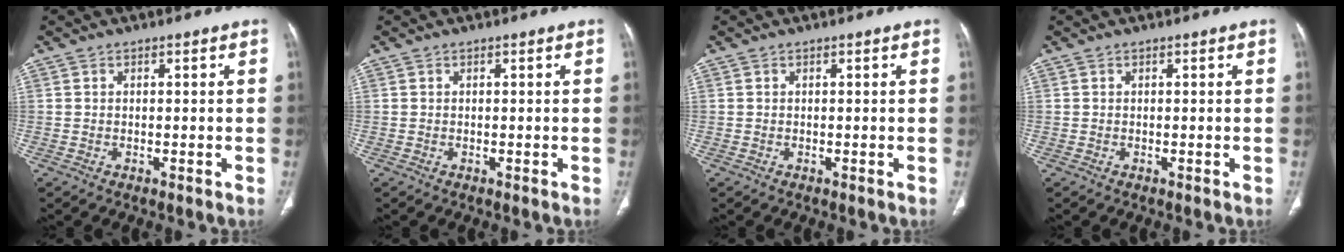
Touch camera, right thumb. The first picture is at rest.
{"total": 0.0}
{"total": 0.0}
{"total": 0.0}